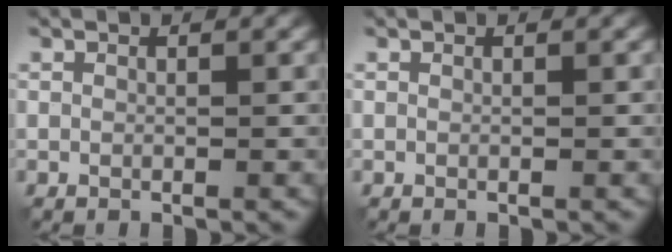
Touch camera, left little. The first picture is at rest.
{"total": 0.0}